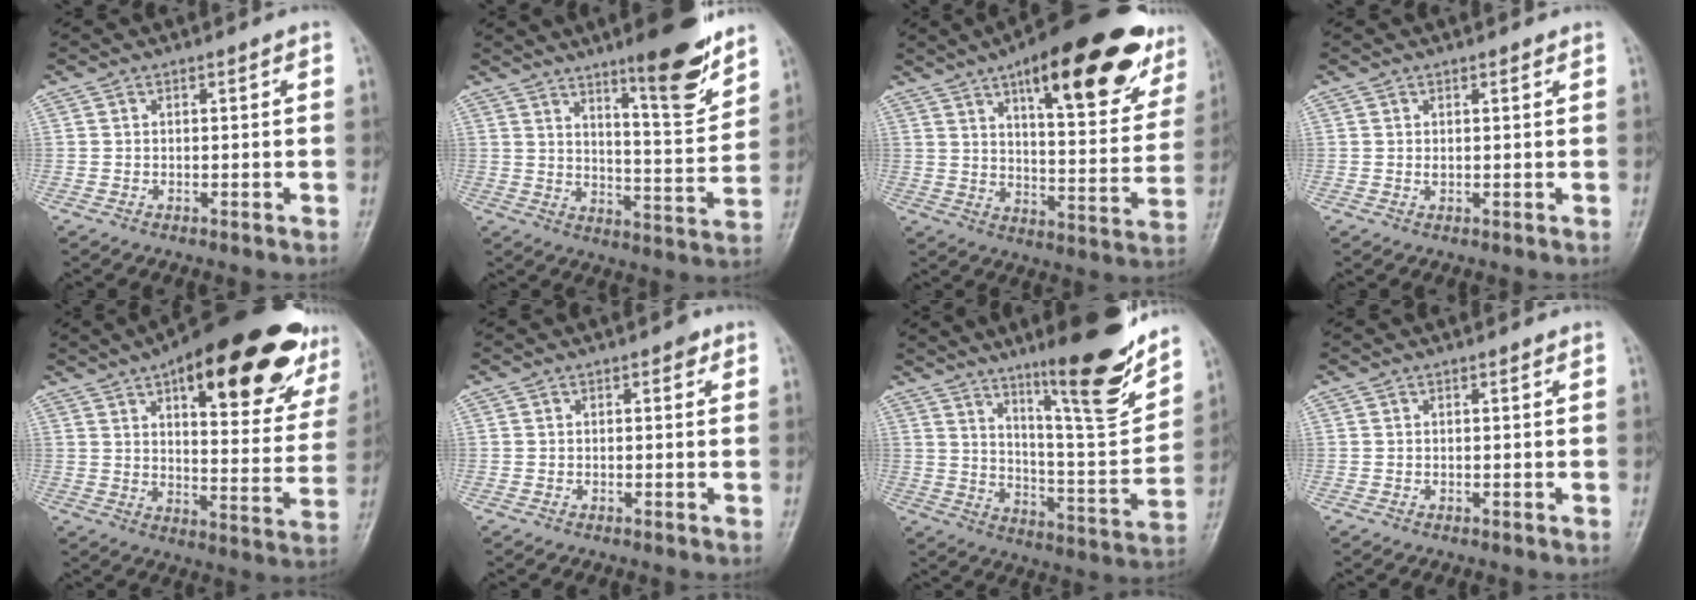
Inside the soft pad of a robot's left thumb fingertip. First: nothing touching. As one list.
[{"total": 13.6, "force": [9.5, 2.5, 9.4], "torque": [-0.111, -0.072, 0.146]}, {"total": 27.5, "force": [15.6, 9.3, 20.7], "torque": [-0.250, -0.037, 0.222]}, {"total": 1.2, "force": [0.7, 0.6, 0.8], "torque": [-0.009, -0.003, 0.010]}, {"total": 29.5, "force": [16.5, 10.6, 21.9], "torque": [-0.269, -0.034, 0.227]}, {"total": 1.2, "force": [0.6, 0.8, 0.8], "torque": [0.000, 0.001, 0.003]}, {"total": 18.7, "force": [13.0, 2.8, 13.1], "torque": [-0.168, -0.083, 0.212]}, {"total": 0.0}]